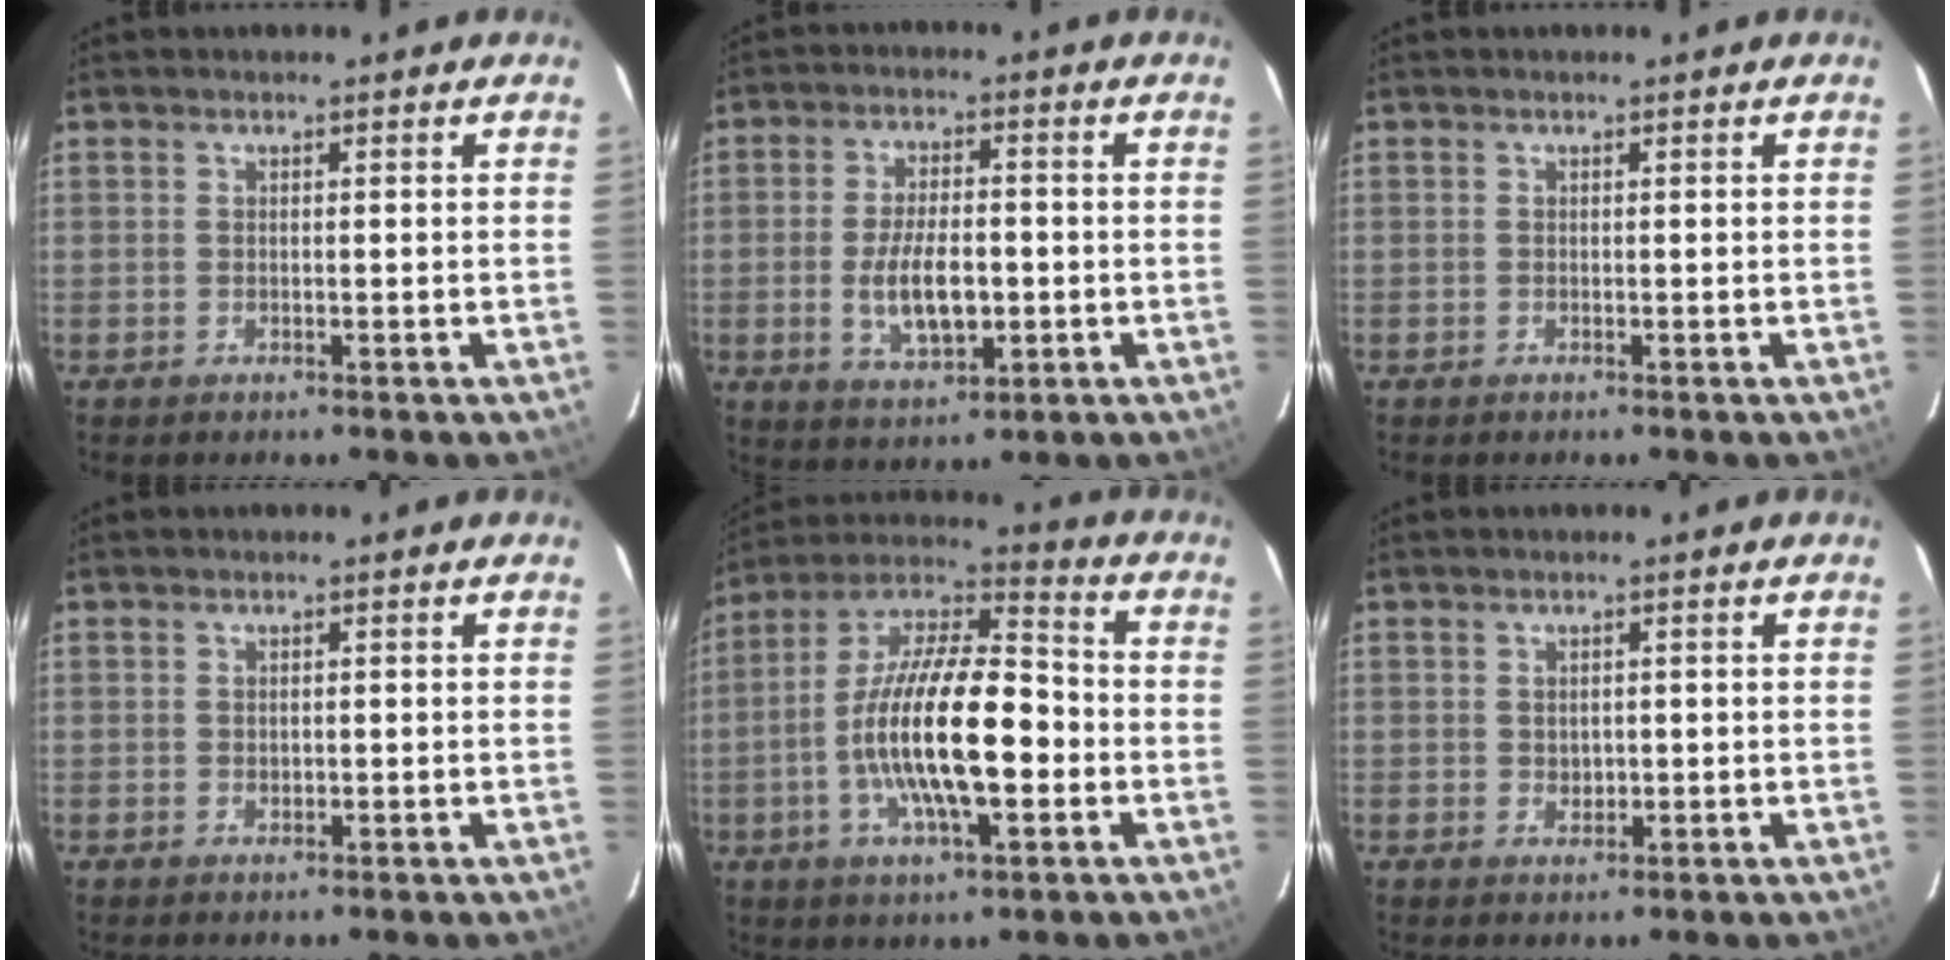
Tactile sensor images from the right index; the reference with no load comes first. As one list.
[{"total": 9.4, "force": [-1.8, 4.3, 8.1], "torque": [-0.158, -0.007, -0.024]}, {"total": 0.0}, {"total": 0.9, "force": [0.0, 0.8, 0.4], "torque": [-0.004, 0.001, 0.003]}, {"total": 19.0, "force": [-3.8, 6.3, 17.6], "torque": [-0.325, 0.000, -0.075]}, {"total": 1.9, "force": [0.0, 1.7, 0.8], "torque": [-0.010, 0.001, 0.005]}]